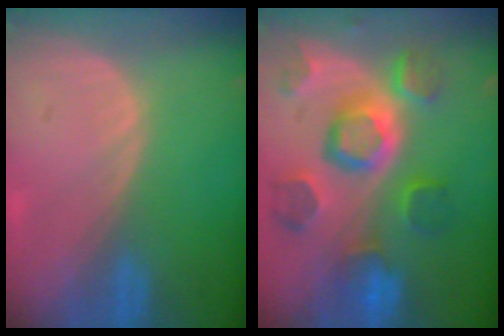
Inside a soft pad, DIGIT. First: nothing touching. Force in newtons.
{"total": 11.5, "press": 10.0, "slide": 5.6}